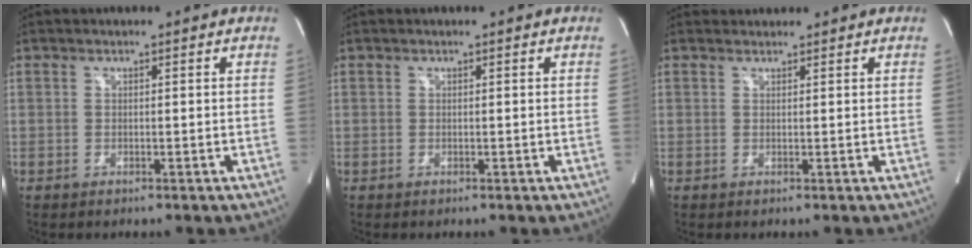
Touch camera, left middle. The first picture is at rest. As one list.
[{"total": 0.0}, {"total": 1.3, "force": [1.3, 0.3, -0.3], "torque": [-0.003, 0.016, 0.024]}]